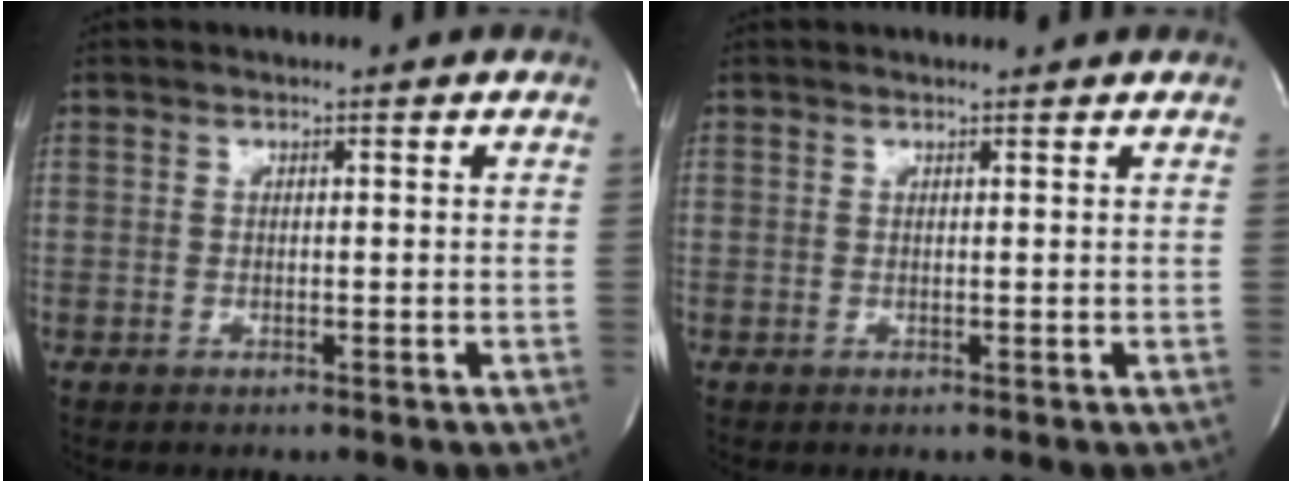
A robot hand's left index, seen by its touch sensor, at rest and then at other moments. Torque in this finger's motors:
{"motor_torque": [0.08, -0.06, 0.05, 0.05]}